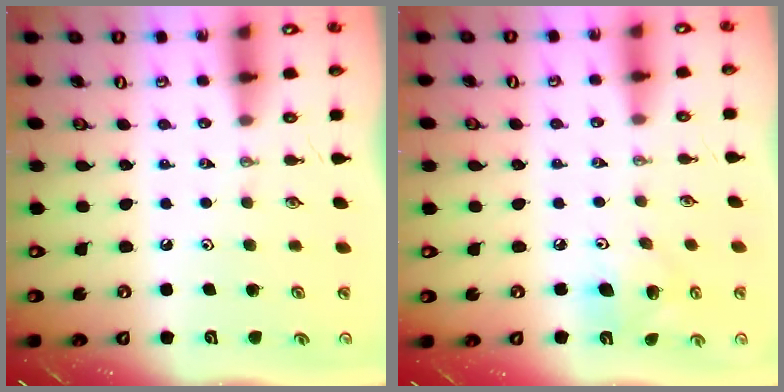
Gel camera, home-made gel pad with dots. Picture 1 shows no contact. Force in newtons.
{"total": 9.8, "press": 9.8, "slide": 1.3}